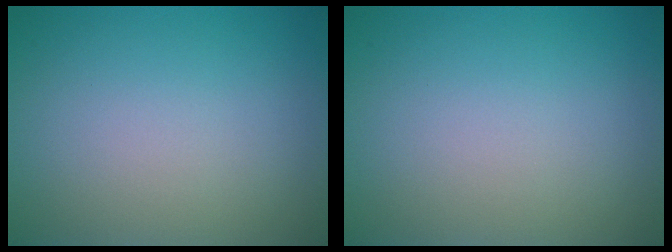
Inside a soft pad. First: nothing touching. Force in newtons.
{"total": 0.0}